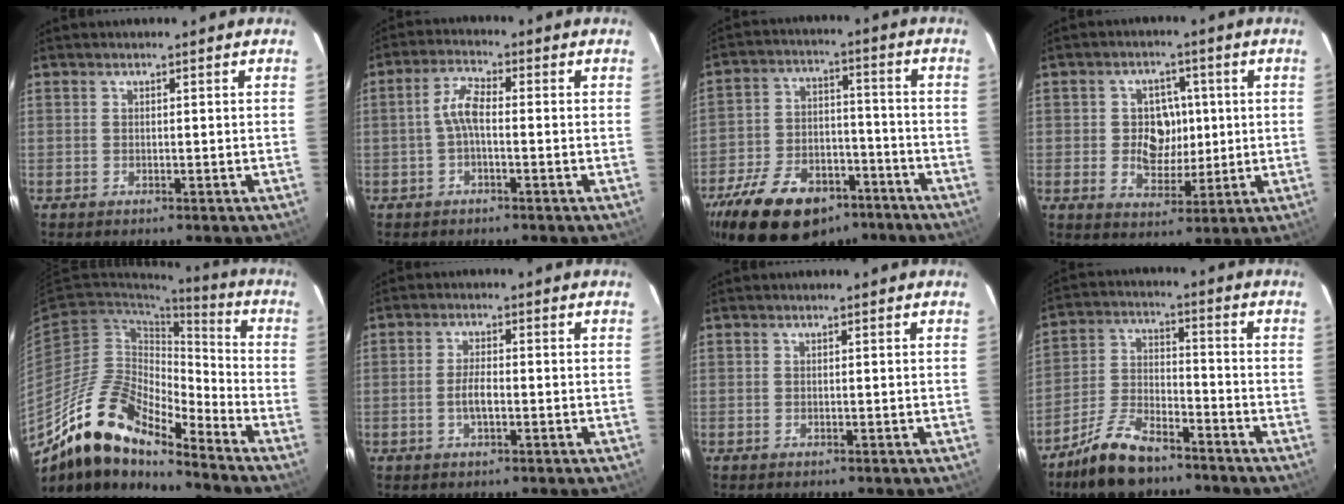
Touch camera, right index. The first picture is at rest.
{"total": 4.0, "force": [-0.8, 1.2, 3.7], "torque": [-0.082, 0.014, -0.018]}
{"total": 23.4, "force": [-15.6, 12.5, 12.3], "torque": [-0.259, 0.000, -0.235]}
{"total": 7.7, "force": [0.1, 6.4, 4.3], "torque": [-0.082, 0.012, 0.008]}
{"total": 17.3, "force": [-14.0, 4.6, 9.0], "torque": [-0.156, -0.006, -0.270]}
{"total": 3.4, "force": [-1.0, 1.1, 3.1], "torque": [-0.063, -0.001, -0.017]}
{"total": 0.0}
{"total": 12.1, "force": [-9.1, 4.6, 6.4], "torque": [-0.142, 0.003, -0.171]}